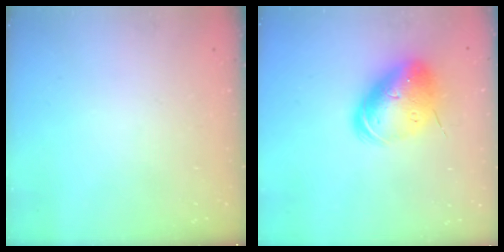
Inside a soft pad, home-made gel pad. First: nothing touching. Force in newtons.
{"total": 15.1, "press": 14.9, "slide": 2.9}